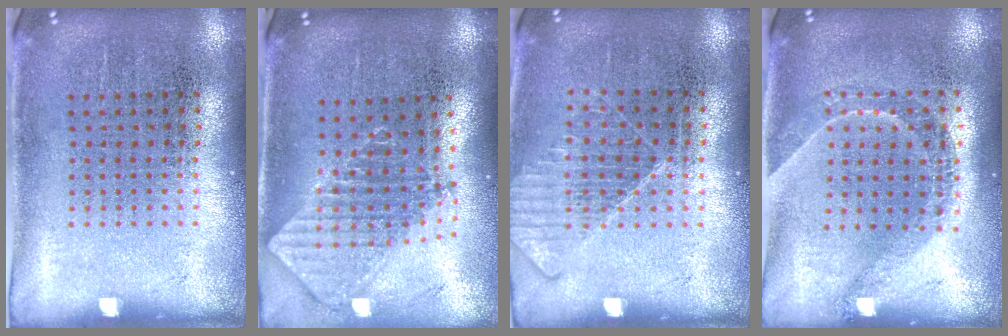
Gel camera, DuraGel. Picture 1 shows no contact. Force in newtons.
{"total": 1.9, "press": 1.5, "slide": 1.2}
{"total": 1.3, "press": 1.3, "slide": 0.3}
{"total": 1.5, "press": 1.3, "slide": 0.9}